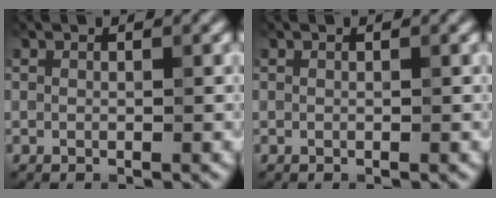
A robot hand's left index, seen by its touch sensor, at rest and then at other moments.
{"total": 0.0}